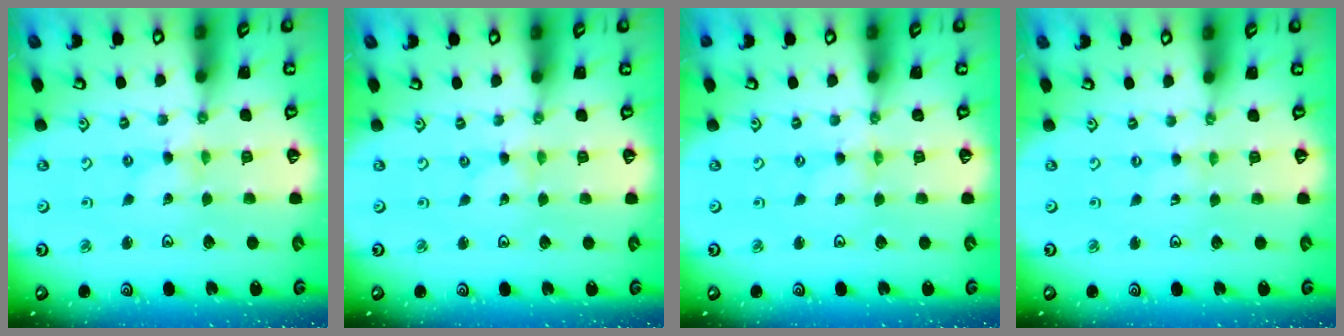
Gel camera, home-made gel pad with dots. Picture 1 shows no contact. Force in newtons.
{"total": 0.0}
{"total": 0.8, "press": 0.8, "slide": 0.2}
{"total": 0.6, "press": 0.6, "slide": 0.1}